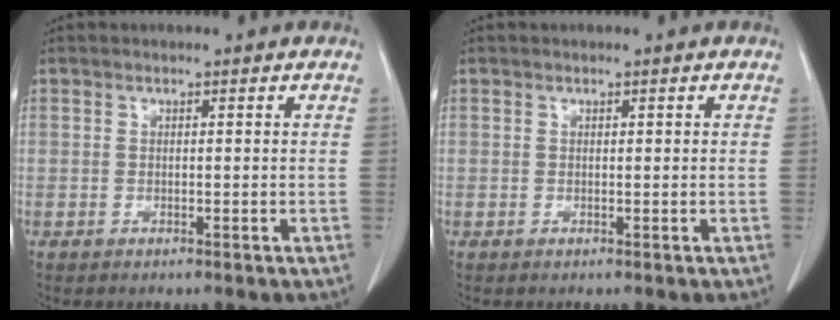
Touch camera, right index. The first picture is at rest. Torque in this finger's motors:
{"motor_torque": [-0.07, -0.01, -0.02, 0.01]}